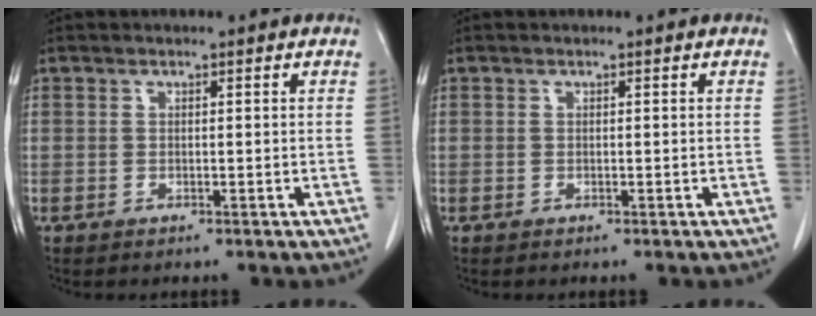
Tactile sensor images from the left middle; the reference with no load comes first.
{"total": 0.0}